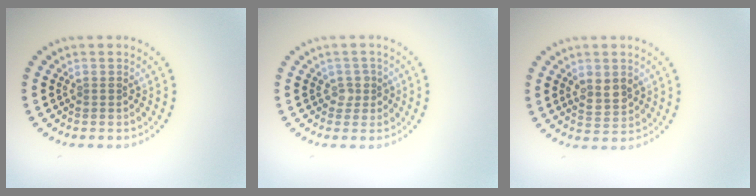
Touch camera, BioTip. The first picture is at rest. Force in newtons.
{"total": 1.3, "press": 1.1, "slide": 0.6}
{"total": 2.5, "press": 2.4, "slide": 0.5}